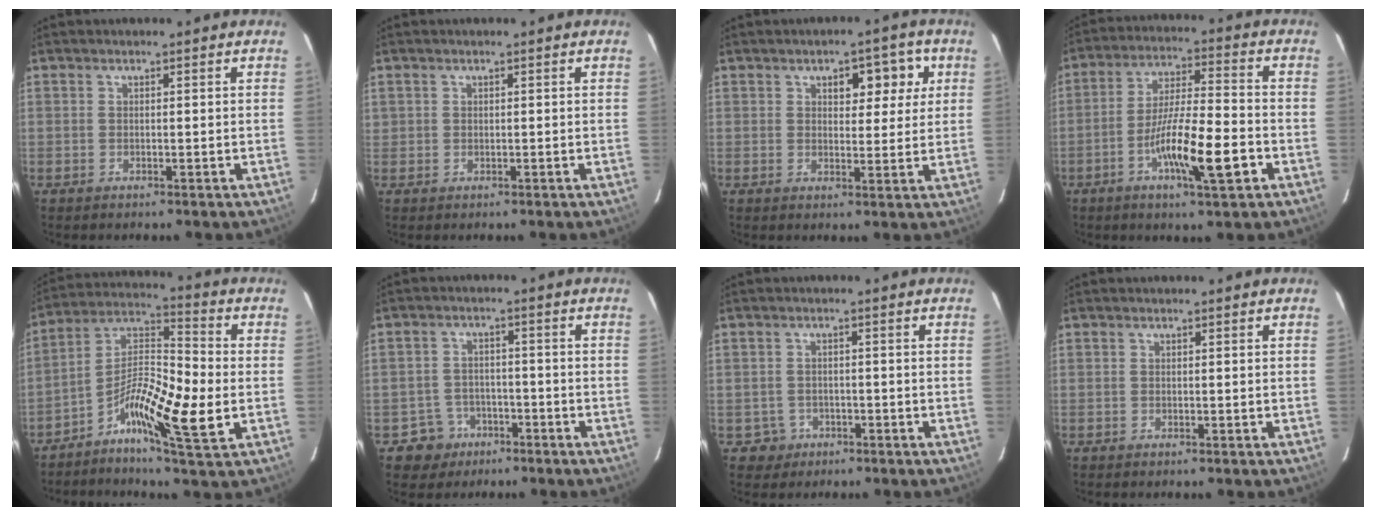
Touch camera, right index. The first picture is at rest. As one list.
[{"total": 0.6, "force": [0.2, 0.6, 0.1], "torque": [0.006, 0.005, 0.002]}, {"total": 6.1, "force": [2.5, 3.1, 4.6], "torque": [-0.051, 0.015, 0.033]}, {"total": 12.3, "force": [-4.6, 1.3, 11.4], "torque": [-0.199, -0.004, -0.081]}, {"total": 13.6, "force": [-4.4, 1.9, 12.7], "torque": [-0.231, 0.007, -0.082]}, {"total": 5.0, "force": [-2.7, 4.3, -0.2], "torque": [0.006, 0.014, -0.037]}, {"total": 3.1, "force": [-1.3, 2.7, -0.5], "torque": [0.012, 0.015, -0.019]}, {"total": 0.0}]